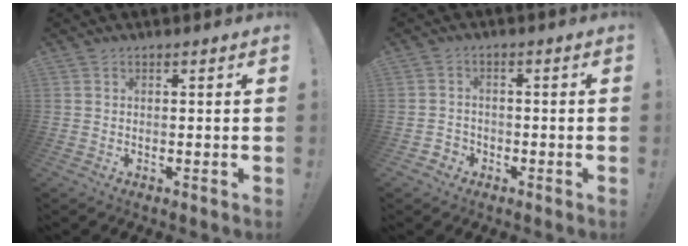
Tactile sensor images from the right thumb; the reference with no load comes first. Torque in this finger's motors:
{"motor_torque": [0.35, -0.30, -0.01, -0.24, 0.00]}